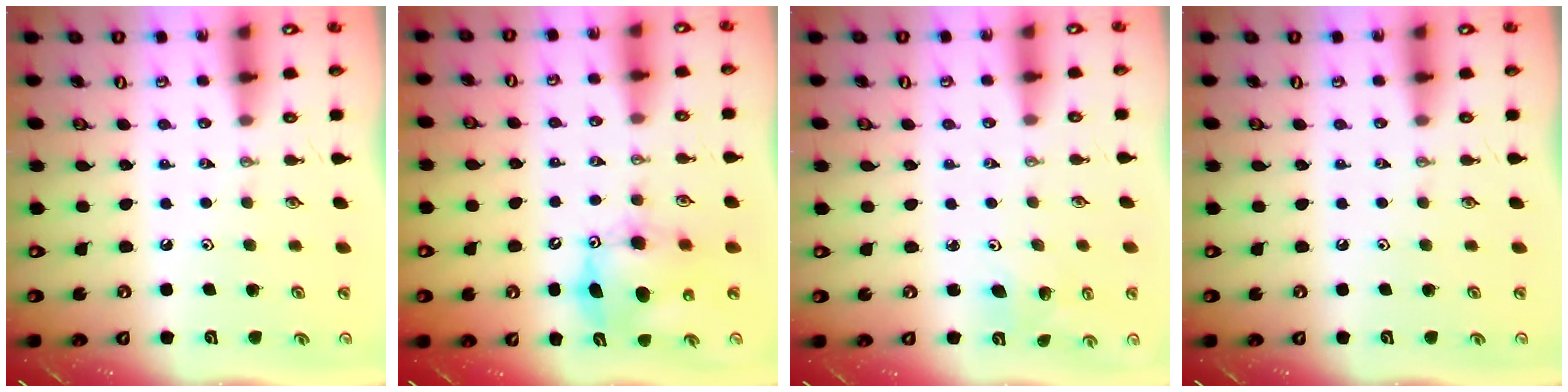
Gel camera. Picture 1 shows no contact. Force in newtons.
{"total": 9.1, "press": 9.1, "slide": 0.8}
{"total": 3.4, "press": 3.2, "slide": 1.3}
{"total": 0.0}